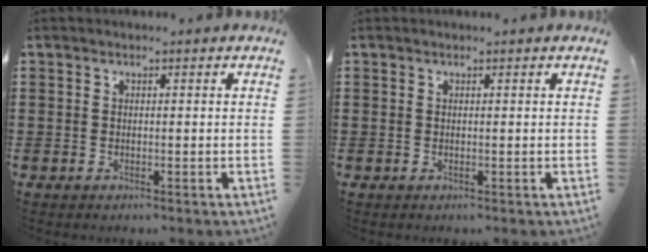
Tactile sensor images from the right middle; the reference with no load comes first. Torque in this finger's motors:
{"motor_torque": [0.00, 0.00, 0.00, 0.01]}